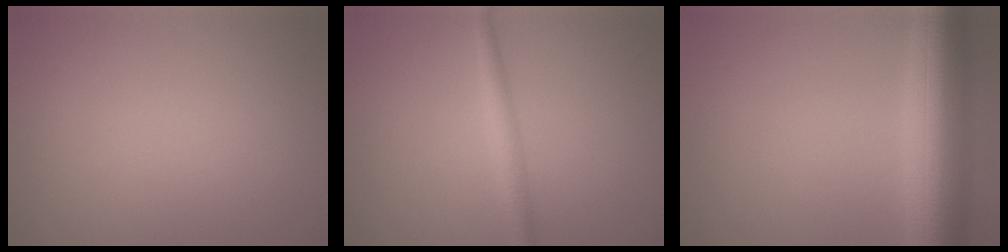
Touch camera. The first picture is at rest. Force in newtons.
{"total": 2.2, "press": 2.2, "slide": 0.1}
{"total": 9.5, "press": 9.5, "slide": 0.3}